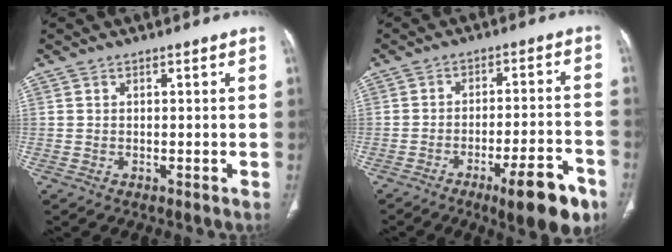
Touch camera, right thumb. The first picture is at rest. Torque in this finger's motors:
{"motor_torque": [1.86, 1.11, 0.33, -0.45, 0.30]}